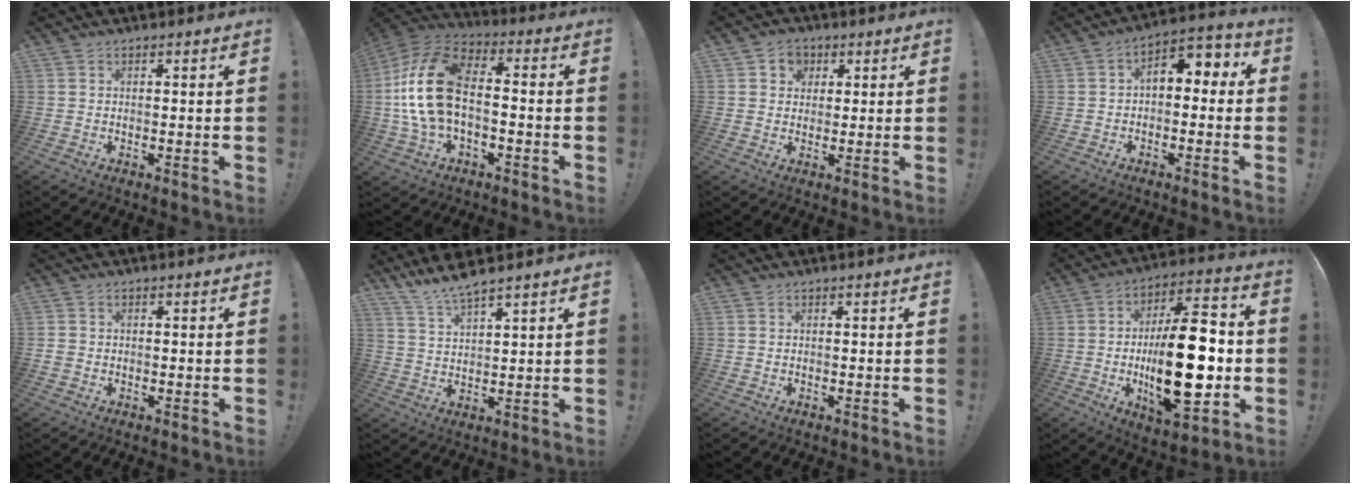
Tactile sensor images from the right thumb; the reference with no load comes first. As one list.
[{"total": 18.7, "force": [-0.7, 11.3, 14.9], "torque": [-0.301, 0.029, -0.001]}, {"total": 4.8, "force": [1.5, 4.3, 1.2], "torque": [-0.020, -0.003, 0.028]}, {"total": 5.6, "force": [-0.4, 3.9, 4.0], "torque": [-0.051, 0.004, -0.005]}, {"total": 1.5, "force": [-0.4, 1.3, 0.5], "torque": [-0.008, 0.004, -0.007]}, {"total": 6.3, "force": [5.8, 0.2, 2.5], "torque": [-0.057, -0.035, 0.106]}, {"total": 0.0}, {"total": 26.0, "force": [-3.3, 12.7, 22.5], "torque": [-0.364, 0.012, -0.043]}]